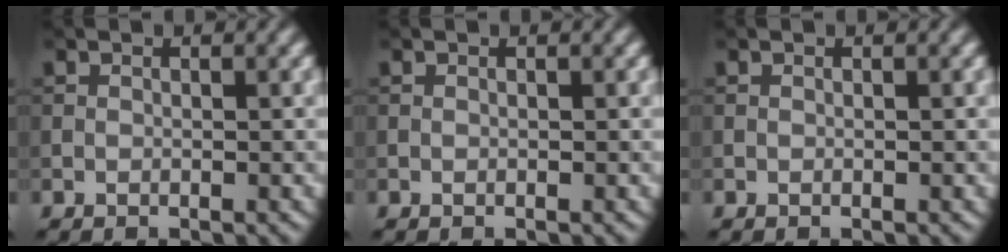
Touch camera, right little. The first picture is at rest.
{"total": 0.0}
{"total": 0.0}